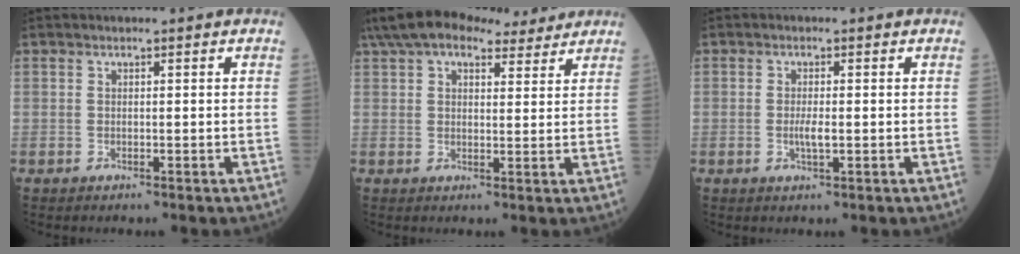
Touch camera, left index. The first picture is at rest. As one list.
[{"total": 13.7, "force": [11.0, 5.1, 6.4], "torque": [-0.110, 0.055, 0.165]}, {"total": 2.1, "force": [-0.3, 0.4, 2.0], "torque": [-0.043, -0.001, -0.003]}]